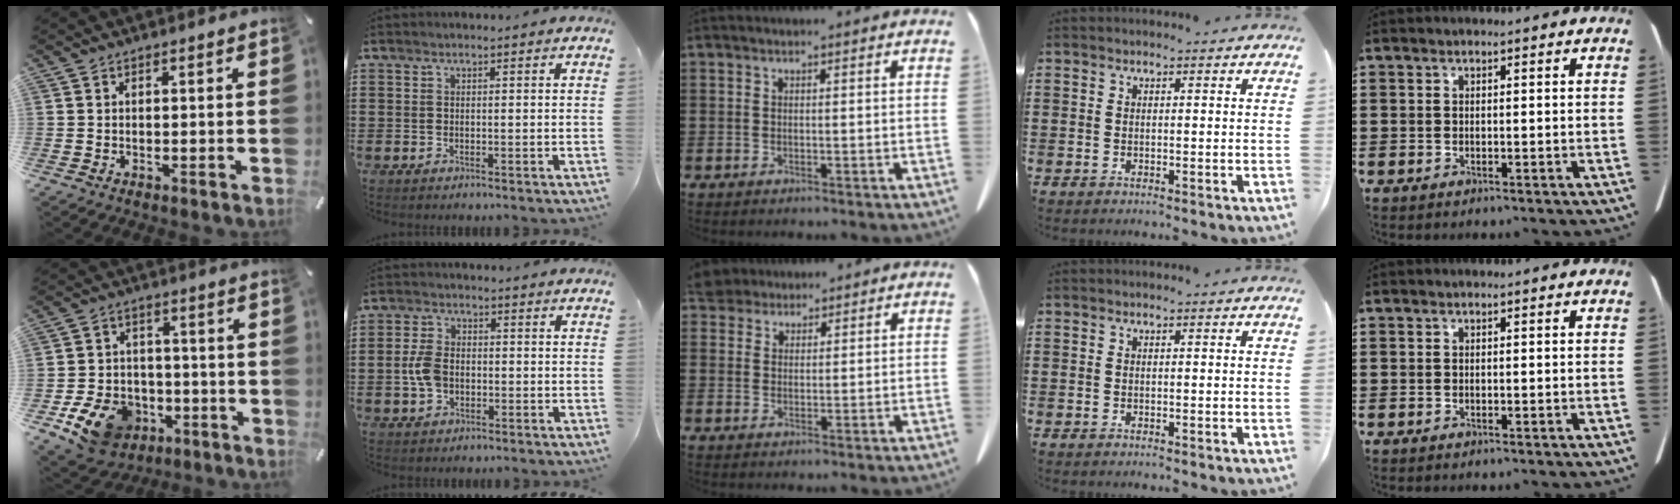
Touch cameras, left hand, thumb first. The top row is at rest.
{"thumb": {"total": 11.9, "force": [-5.9, 8.9, 5.4], "torque": [-0.098, 0.046, -0.097]}, "index": {"total": 4.9, "force": [-0.6, 3.2, 3.6], "torque": [-0.097, -0.001, -0.020]}, "middle": {"total": 3.3, "force": [3.0, 1.3, 0.2], "torque": [-0.009, -0.002, 0.058]}}